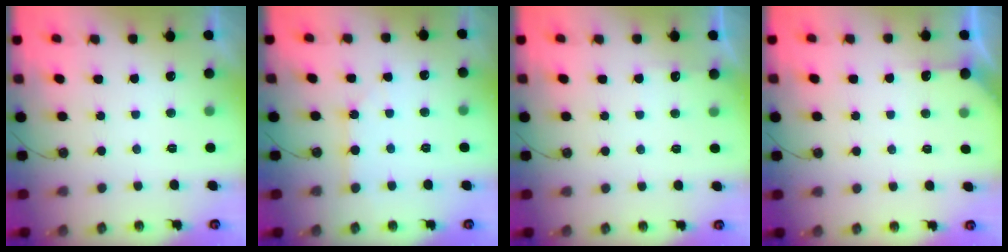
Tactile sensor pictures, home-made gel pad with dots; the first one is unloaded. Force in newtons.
{"total": 1.9, "press": 1.9, "slide": 0.0}
{"total": 3.2, "press": 3.2, "slide": 0.5}
{"total": 3.9, "press": 3.9, "slide": 0.4}